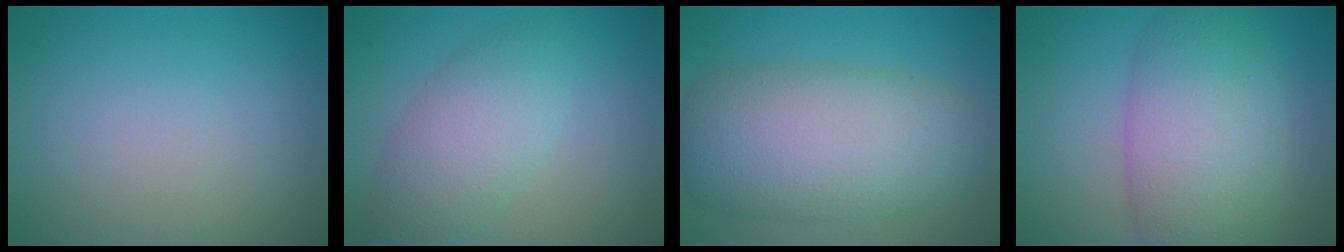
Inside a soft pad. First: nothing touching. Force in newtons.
{"total": 5.2, "press": 5.2, "slide": 0.2}
{"total": 10.4, "press": 10.4, "slide": 0.1}
{"total": 9.0, "press": 9.0, "slide": 0.5}